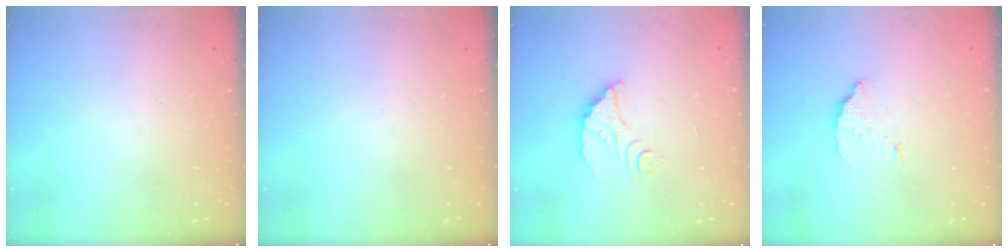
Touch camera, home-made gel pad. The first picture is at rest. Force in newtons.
{"total": 0.0}
{"total": 5.1, "press": 5.1, "slide": 0.4}
{"total": 2.9, "press": 2.9, "slide": 0.0}